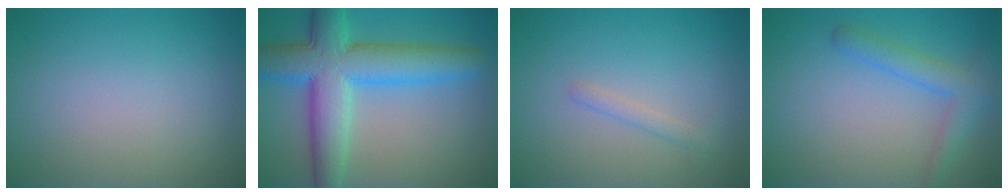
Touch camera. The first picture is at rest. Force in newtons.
{"total": 9.3, "press": 9.3, "slide": 0.3}
{"total": 1.1, "press": 1.1, "slide": 0.0}
{"total": 2.7, "press": 2.7, "slide": 0.1}